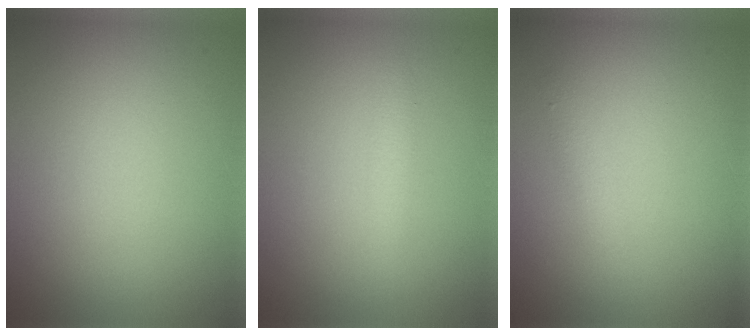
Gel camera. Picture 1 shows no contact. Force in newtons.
{"total": 1.0, "press": 1.0, "slide": 0.0}
{"total": 1.1, "press": 1.1, "slide": 0.0}